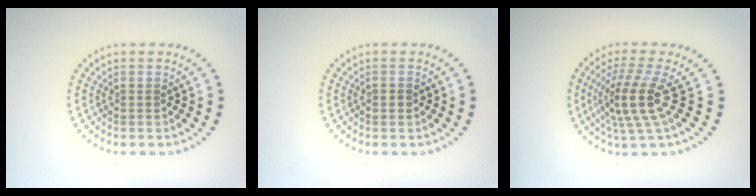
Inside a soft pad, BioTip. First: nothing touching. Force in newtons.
{"total": 1.0, "press": 1.0, "slide": 0.2}
{"total": 4.3, "press": 3.3, "slide": 2.8}